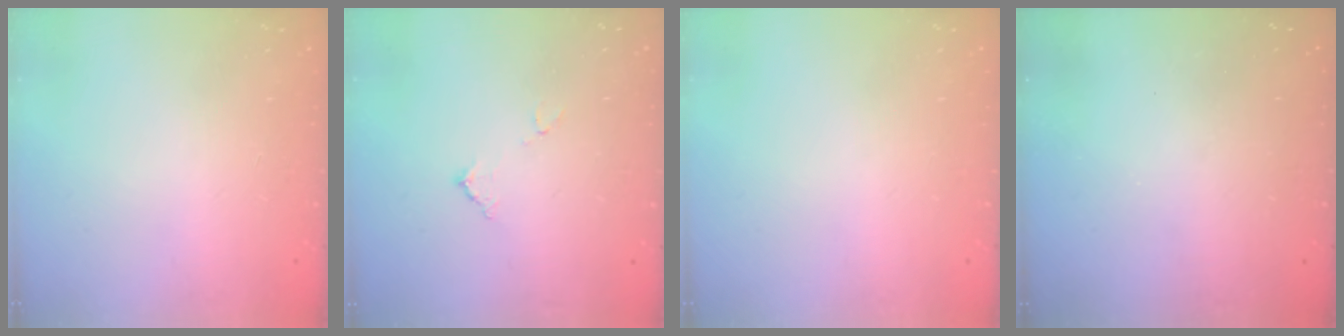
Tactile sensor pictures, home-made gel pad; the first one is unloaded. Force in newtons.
{"total": 5.8, "press": 5.8, "slide": 0.2}
{"total": 0.0}
{"total": 2.9, "press": 2.9, "slide": 0.3}